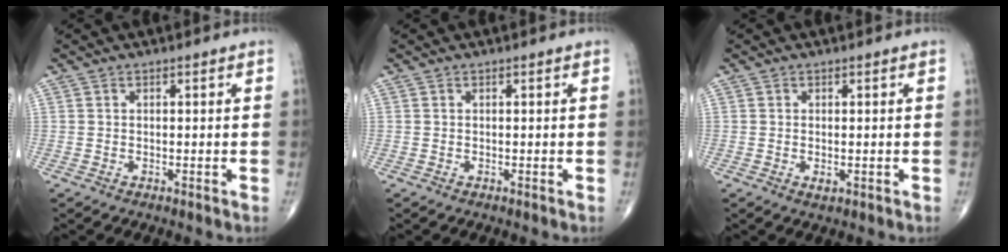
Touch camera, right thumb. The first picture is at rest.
{"total": 0.0}
{"total": 1.2, "force": [-0.3, 0.5, 1.0], "torque": [-0.018, -0.003, -0.003]}